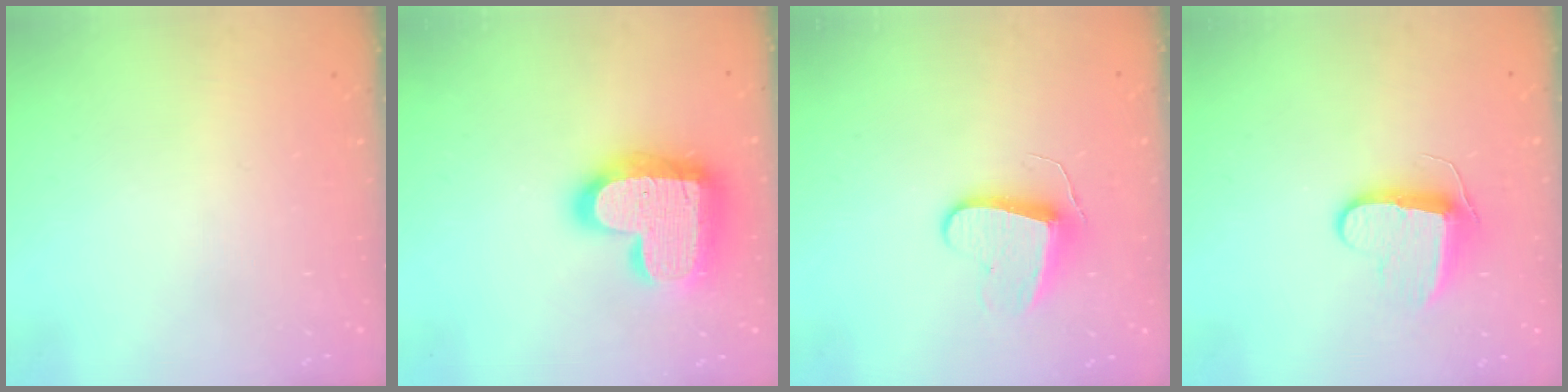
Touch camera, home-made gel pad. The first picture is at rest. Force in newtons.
{"total": 22.1, "press": 22.0, "slide": 1.5}
{"total": 9.4, "press": 9.3, "slide": 0.9}
{"total": 9.9, "press": 9.9, "slide": 0.2}